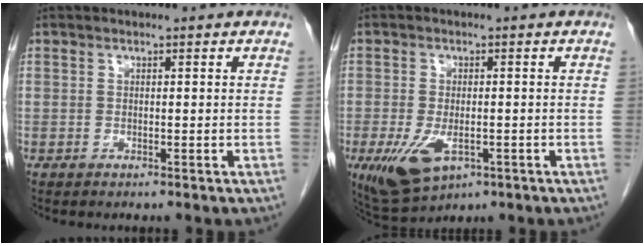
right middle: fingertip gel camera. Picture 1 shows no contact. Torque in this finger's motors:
{"motor_torque": [1.17, -0.97, 0.51, 0.13]}